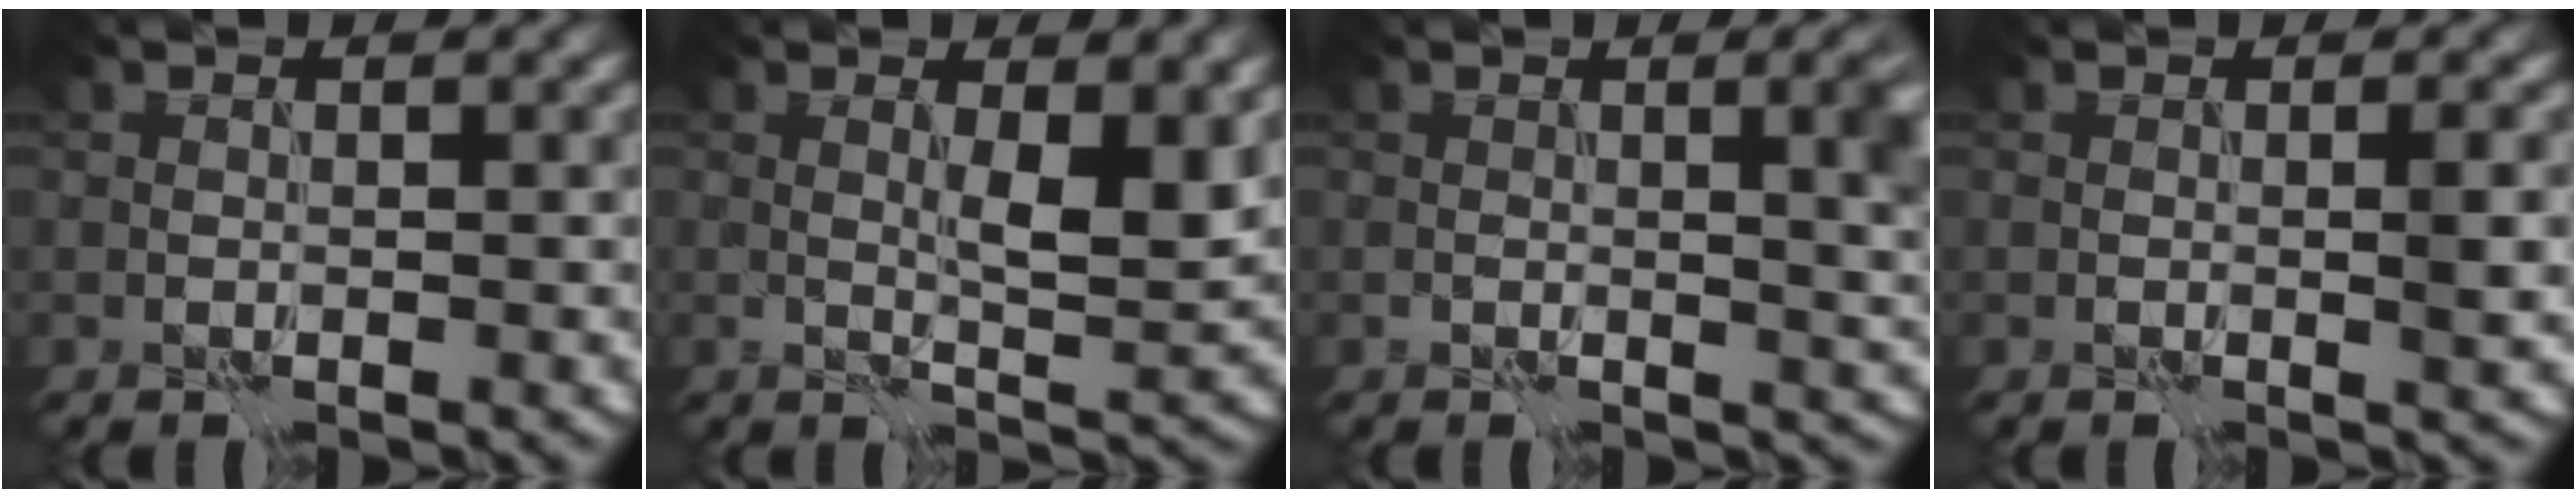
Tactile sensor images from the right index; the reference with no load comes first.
{"total": 3.8, "force": [0.8, 0.6, 3.6], "torque": [-0.065, -0.007, 0.018]}
{"total": 4.1, "force": [0.3, 0.9, 4.0], "torque": [-0.051, -0.003, 0.003]}
{"total": 1.6, "force": [-0.2, -0.2, 1.6], "torque": [-0.024, 0.000, -0.003]}